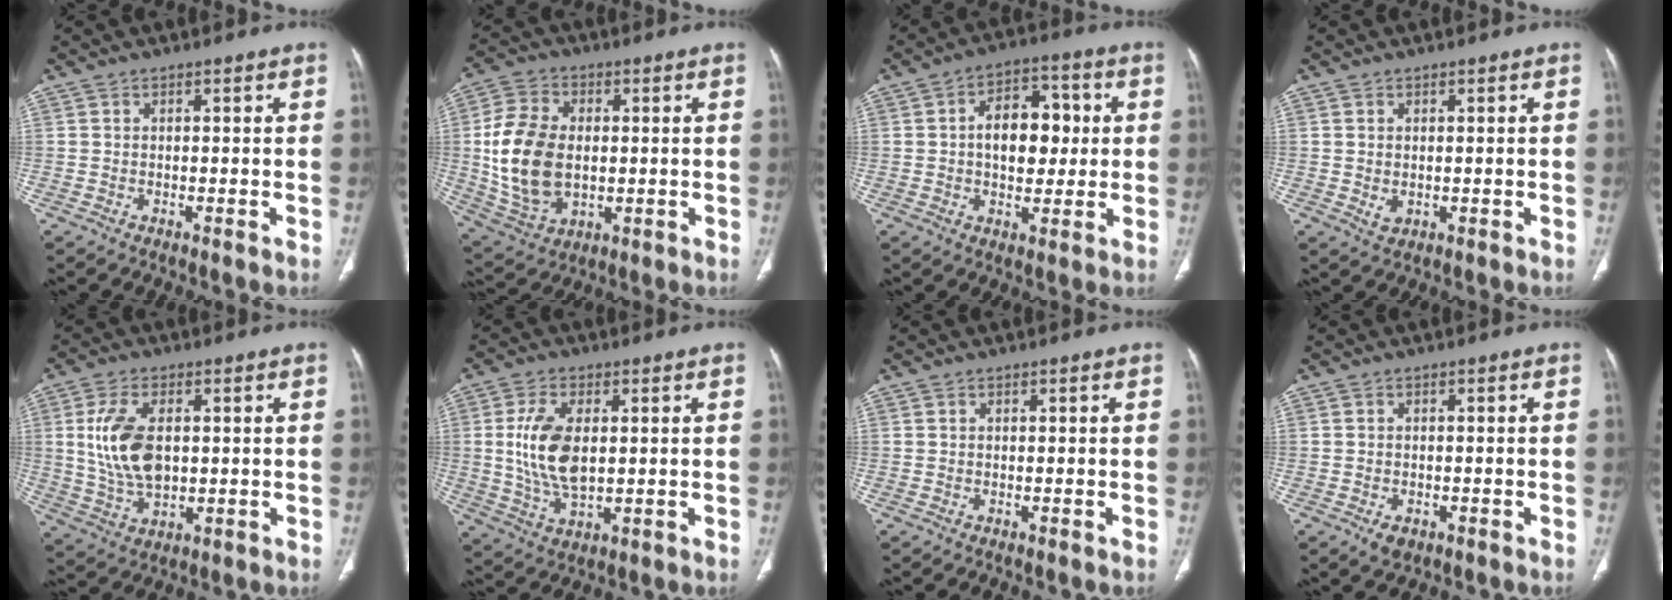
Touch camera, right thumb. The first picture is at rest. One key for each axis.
{"total": 16.4, "fx": 0.2, "fy": 10.9, "fz": 12.3, "tx": -0.234, "ty": -0.002, "tz": 0.016}
{"total": 11.6, "fx": 1.1, "fy": 7.4, "fz": 8.9, "tx": -0.097, "ty": 0.018, "tz": 0.015}
{"total": 2.0, "fx": 0.0, "fy": 1.5, "fz": 1.4, "tx": -0.023, "ty": -0.005, "tz": 0.008}
{"total": 11.8, "fx": 1.5, "fy": 6.8, "fz": 9.6, "tx": -0.189, "ty": -0.008, "tz": 0.037}
{"total": 11.4, "fx": 1.2, "fy": 6.0, "fz": 9.6, "tx": -0.192, "ty": -0.009, "tz": 0.031}
{"total": 0.0}
{"total": 2.5, "fx": -1.1, "fy": 1.7, "fz": 1.4, "tx": -0.017, "ty": 0.001, "tz": -0.010}